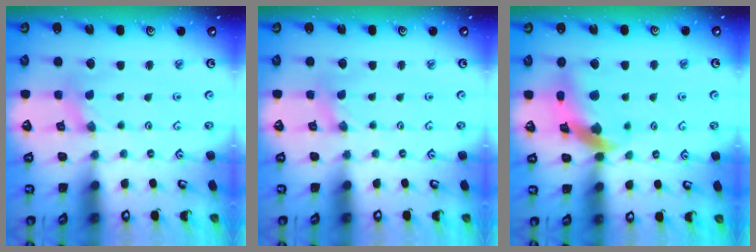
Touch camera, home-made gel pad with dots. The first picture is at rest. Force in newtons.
{"total": 0.0}
{"total": 12.8, "press": 12.7, "slide": 1.8}